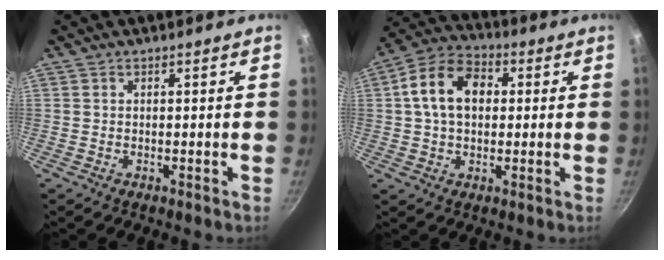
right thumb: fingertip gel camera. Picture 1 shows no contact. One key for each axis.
{"total": 12.0, "fx": 1.7, "fy": 8.5, "fz": 8.3, "tx": -0.123, "ty": 0.023, "tz": 0.013}